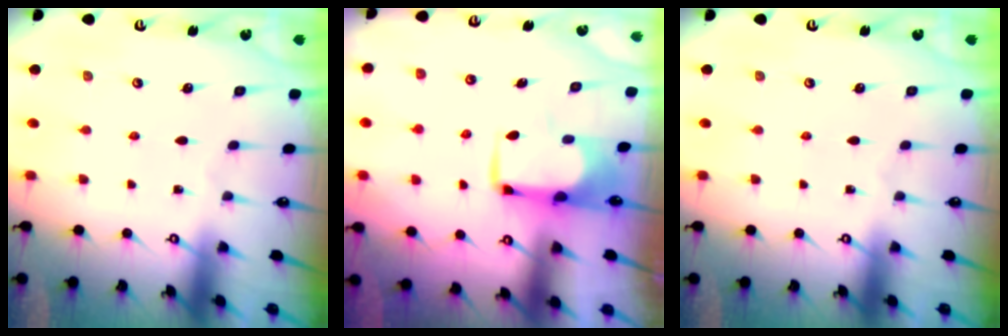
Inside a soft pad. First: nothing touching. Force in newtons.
{"total": 1.2, "press": 1.0, "slide": 0.6}
{"total": 0.0}